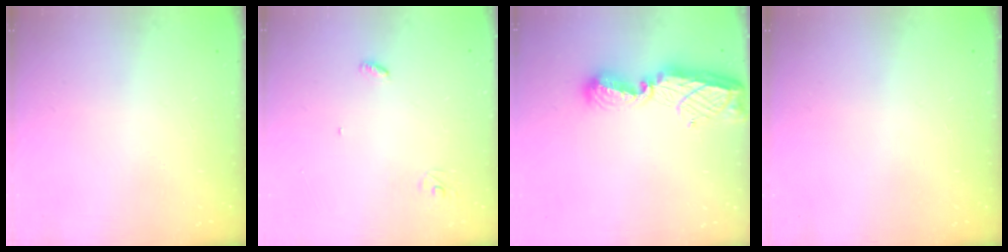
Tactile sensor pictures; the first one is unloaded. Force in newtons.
{"total": 3.2, "press": 3.2, "slide": 0.3}
{"total": 13.5, "press": 13.5, "slide": 0.9}
{"total": 0.0}